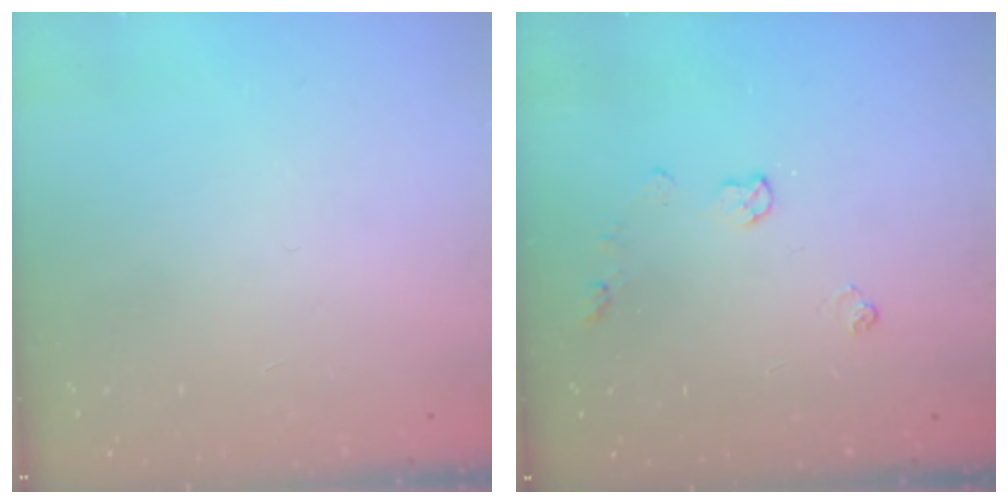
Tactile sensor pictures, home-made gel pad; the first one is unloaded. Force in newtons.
{"total": 5.9, "press": 5.8, "slide": 0.8}